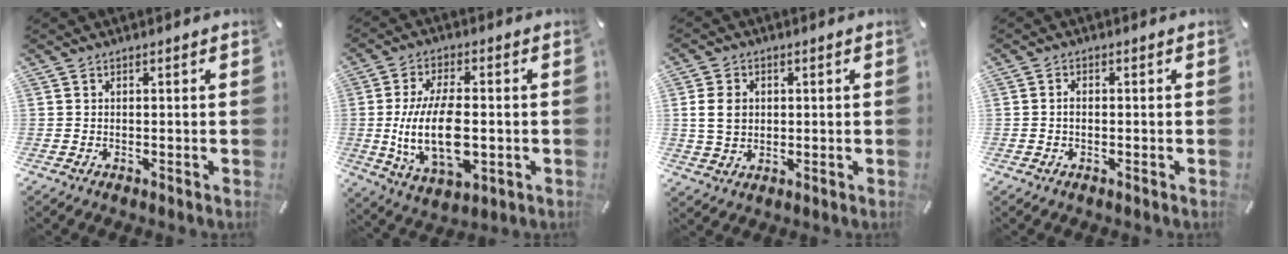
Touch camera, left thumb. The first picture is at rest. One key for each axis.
{"total": 17.2, "fx": -1.5, "fy": 8.8, "fz": 14.6, "tx": -0.294, "ty": -0.019, "tz": -0.024}
{"total": 6.3, "fx": 0.7, "fy": 5.2, "fz": 3.4, "tx": -0.085, "ty": 0.002, "tz": 0.008}
{"total": 1.6, "fx": -0.3, "fy": 0.9, "fz": 1.3, "tx": -0.025, "ty": 0.004, "tz": -0.007}